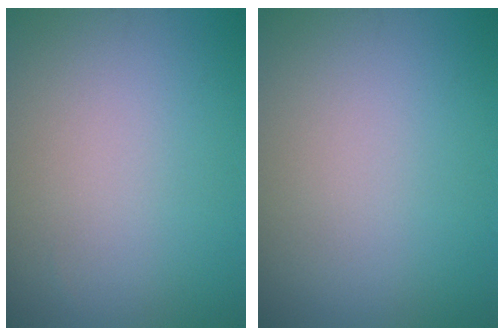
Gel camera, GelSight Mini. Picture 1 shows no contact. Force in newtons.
{"total": 0.0}